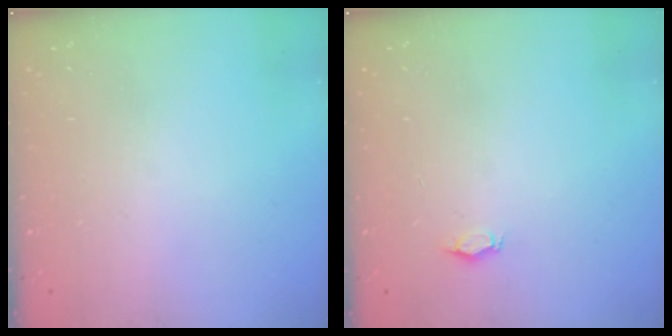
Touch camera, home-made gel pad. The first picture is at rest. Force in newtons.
{"total": 2.9, "press": 2.9, "slide": 0.5}